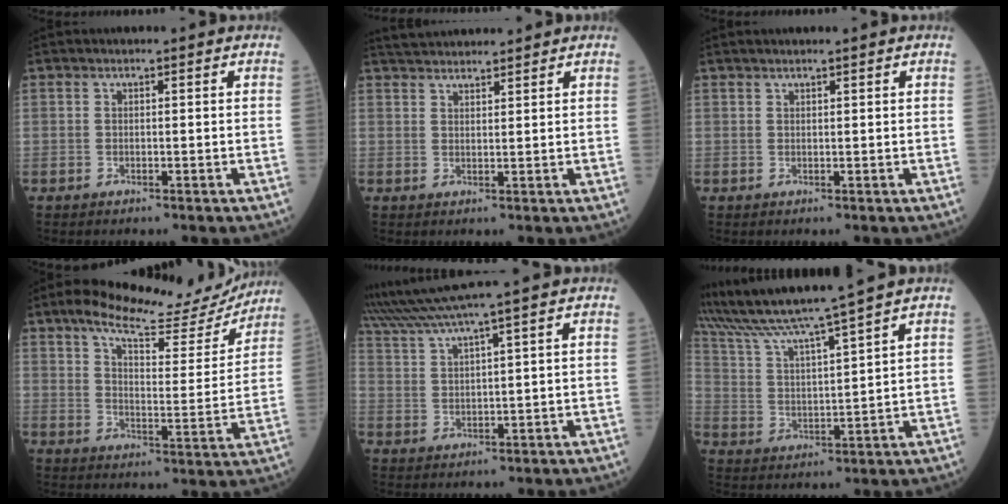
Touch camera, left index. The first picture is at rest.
{"total": 6.7, "force": [6.3, 0.7, 2.1], "torque": [-0.039, 0.030, 0.107]}
{"total": 1.9, "force": [1.5, -0.2, 1.1], "torque": [-0.015, 0.014, 0.029]}
{"total": 16.0, "force": [14.1, 3.4, 6.9], "torque": [-0.103, -0.008, 0.192]}
{"total": 7.8, "force": [6.5, -2.7, 3.4], "torque": [-0.070, 0.008, 0.127]}
{"total": 12.3, "force": [10.6, -2.7, 5.8], "torque": [-0.112, -0.001, 0.196]}